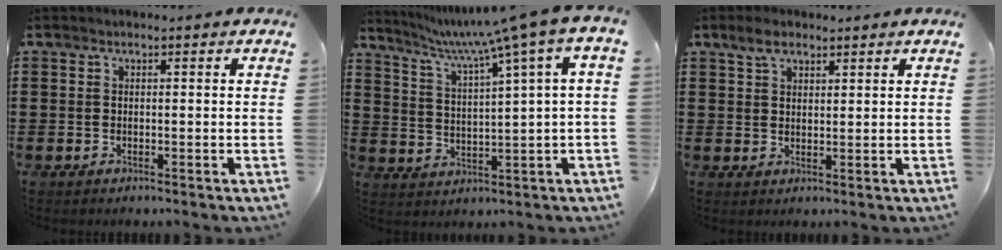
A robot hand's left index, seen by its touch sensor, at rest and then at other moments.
{"total": 5.7, "force": [3.6, -0.6, 4.3], "torque": [-0.099, -0.032, 0.052]}
{"total": 3.4, "force": [2.4, 1.5, 1.7], "torque": [-0.031, 0.003, 0.044]}